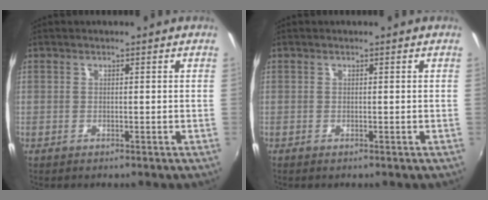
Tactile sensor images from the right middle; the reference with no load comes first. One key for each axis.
{"total": 0.0}